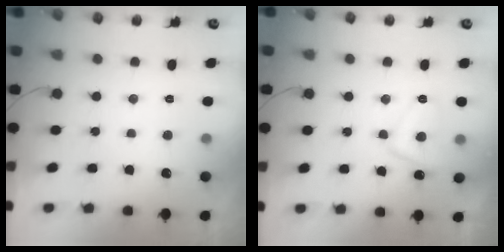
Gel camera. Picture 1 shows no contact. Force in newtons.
{"total": 8.1, "press": 8.0, "slide": 1.1}